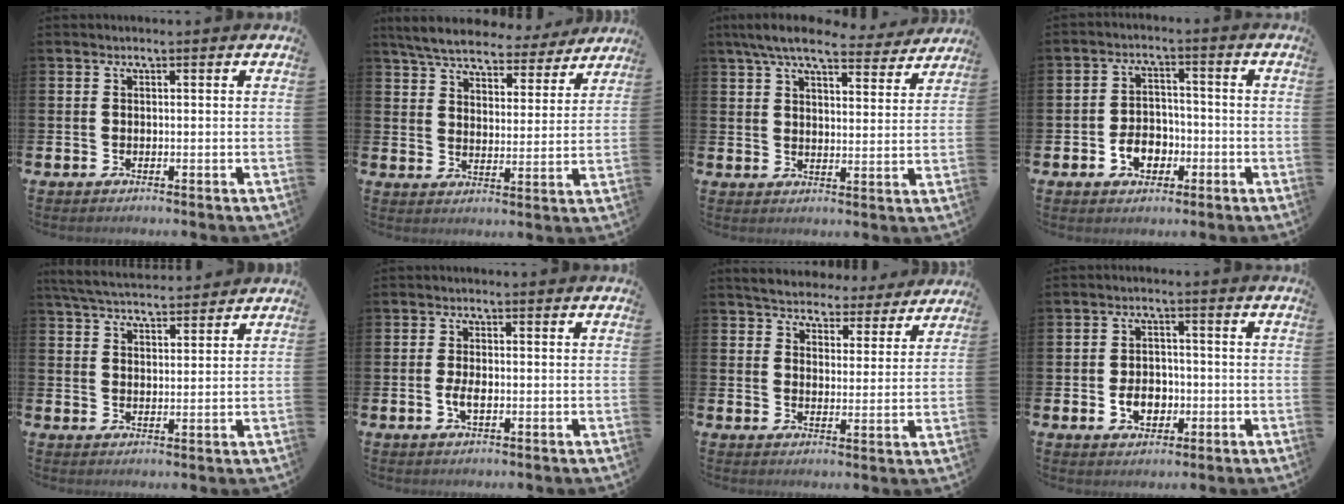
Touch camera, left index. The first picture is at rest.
{"total": 6.7, "force": [6.3, 1.6, 1.7], "torque": [-0.054, -0.038, 0.107]}
{"total": 7.9, "force": [7.1, 1.7, 2.9], "torque": [-0.066, -0.036, 0.126]}
{"total": 4.5, "force": [-1.9, 3.4, 2.3], "torque": [-0.025, -0.002, -0.043]}
{"total": 5.2, "force": [5.1, 0.7, 0.9], "torque": [-0.038, -0.024, 0.094]}
{"total": 2.4, "force": [-0.5, 1.1, 2.1], "torque": [-0.032, -0.002, -0.011]}
{"total": 4.9, "force": [4.8, 1.3, 0.2], "torque": [-0.021, -0.036, 0.080]}
{"total": 4.3, "force": [-1.2, 3.2, 2.7], "torque": [-0.039, 0.000, -0.026]}